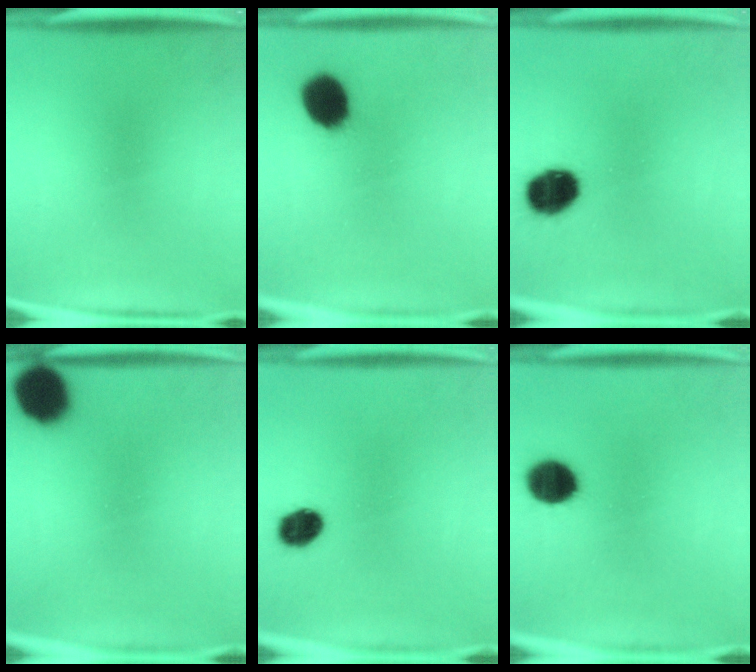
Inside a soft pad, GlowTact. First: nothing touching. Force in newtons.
{"total": 10.6}
{"total": 11.1}
{"total": 8.7}
{"total": 6.2}
{"total": 9.3}